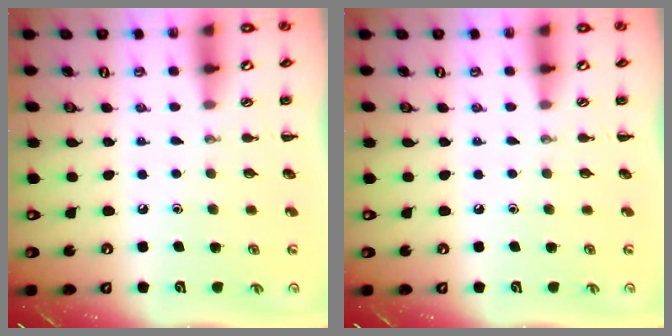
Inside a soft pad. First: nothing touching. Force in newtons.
{"total": 0.0}